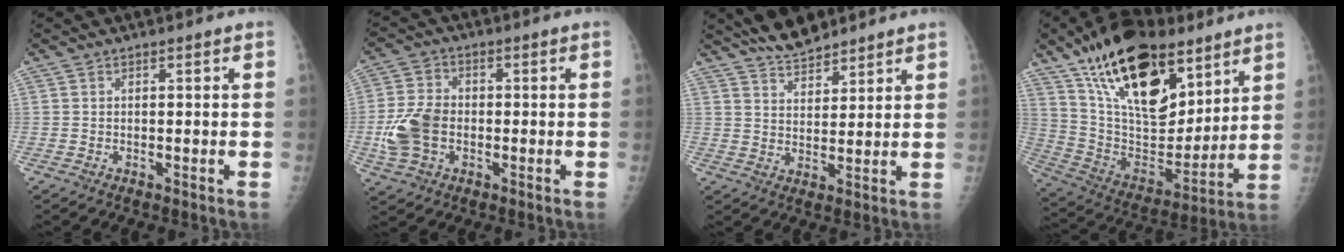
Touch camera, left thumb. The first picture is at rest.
{"total": 9.3, "force": [-1.8, 6.5, 6.3], "torque": [-0.121, 0.011, -0.034]}
{"total": 7.9, "force": [7.0, 2.5, 2.8], "torque": [-0.030, -0.033, 0.127]}
{"total": 28.0, "force": [16.4, 13.7, 18.0], "torque": [-0.279, -0.043, 0.286]}